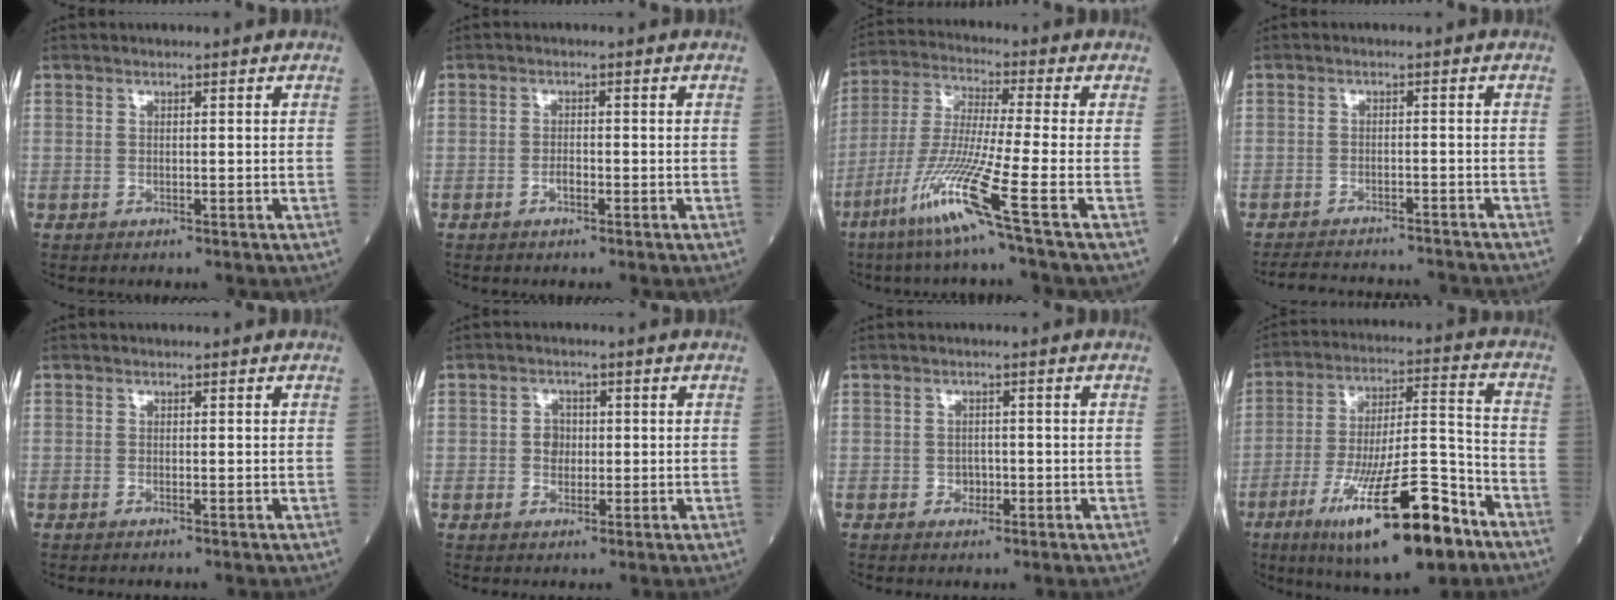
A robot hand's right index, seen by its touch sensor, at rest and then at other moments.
{"total": 1.1, "force": [-0.6, 0.5, 0.8], "torque": [-0.015, 0.002, -0.012]}
{"total": 12.5, "force": [-6.5, -2.2, 10.5], "torque": [-0.211, -0.034, -0.133]}
{"total": 12.3, "force": [-11.7, 1.9, 3.2], "torque": [-0.058, 0.001, -0.151]}
{"total": 0.0}
{"total": 2.6, "force": [0.0, 2.2, 1.4], "torque": [-0.019, 0.006, 0.000]}
{"total": 1.6, "force": [-0.5, 1.3, 0.7], "torque": [-0.008, 0.004, -0.005]}
{"total": 20.3, "force": [-11.4, 3.8, 16.4], "torque": [-0.262, -0.017, -0.184]}